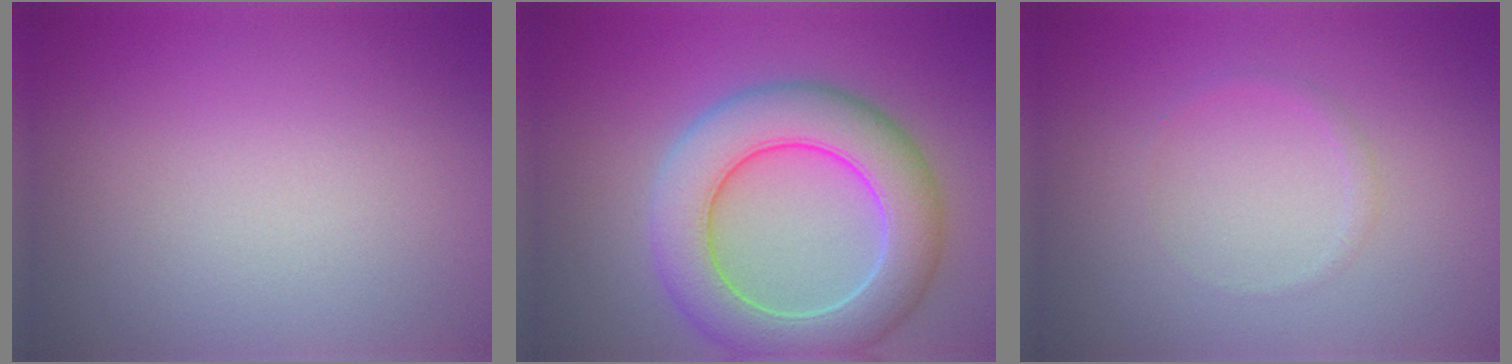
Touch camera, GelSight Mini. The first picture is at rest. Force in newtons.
{"total": 8.1, "press": 8.0, "slide": 0.6}
{"total": 0.6, "press": 0.6, "slide": 0.0}